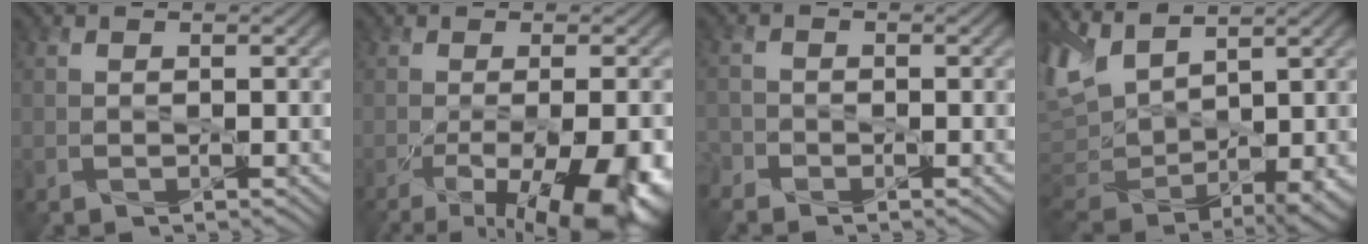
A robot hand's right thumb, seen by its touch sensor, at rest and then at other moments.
{"total": 12.4, "force": [-6.0, 3.9, 10.1], "torque": [-0.141, -0.020, -0.069]}
{"total": 2.1, "force": [-1.9, 0.8, 0.5], "torque": [-0.014, -0.009, -0.049]}
{"total": 10.7, "force": [4.9, 5.6, 7.7], "torque": [-0.212, 0.000, 0.098]}